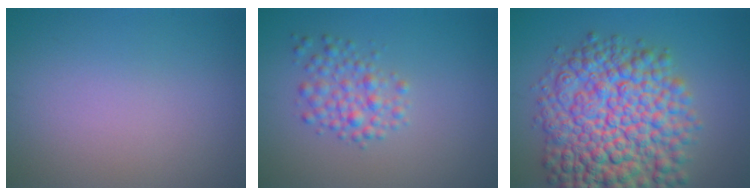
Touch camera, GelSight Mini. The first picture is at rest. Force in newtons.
{"total": 2.6, "press": 2.6, "slide": 0.1}
{"total": 12.4, "press": 12.4, "slide": 0.3}